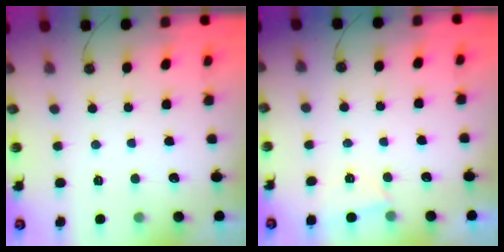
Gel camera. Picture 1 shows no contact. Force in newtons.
{"total": 1.7, "press": 1.7, "slide": 0.3}